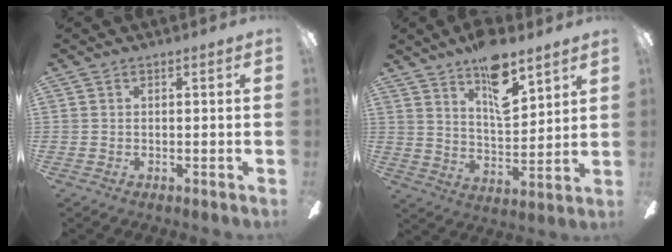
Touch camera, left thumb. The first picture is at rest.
{"total": 13.7, "force": [9.7, 4.9, 8.3], "torque": [-0.129, -0.055, 0.166]}